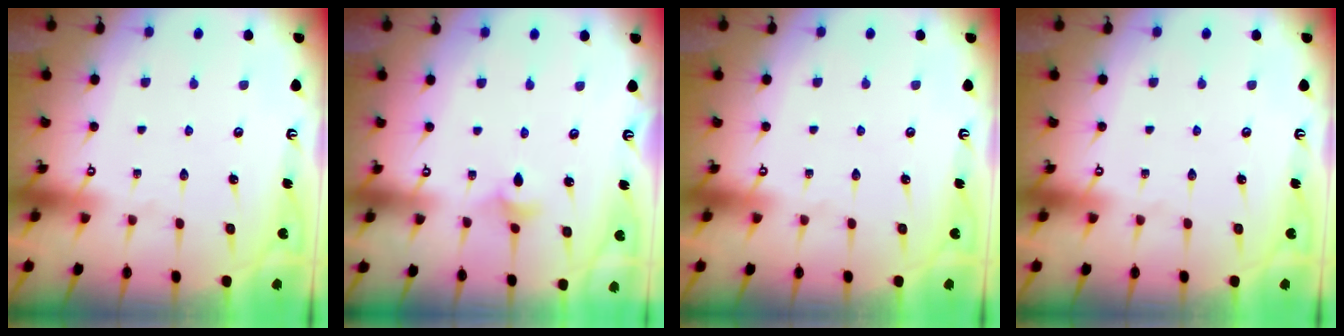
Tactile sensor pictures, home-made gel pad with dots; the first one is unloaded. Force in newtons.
{"total": 3.0, "press": 2.9, "slide": 0.5}
{"total": 0.0}
{"total": 0.0}